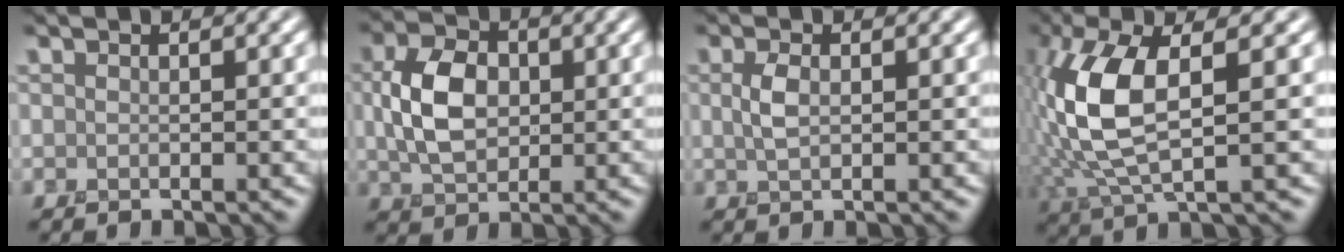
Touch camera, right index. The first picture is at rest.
{"total": 5.4, "force": [0.2, 3.8, 3.8], "torque": [-0.088, 0.001, 0.002]}
{"total": 1.6, "force": [0.1, 0.8, 1.4], "torque": [-0.038, 0.000, 0.002]}
{"total": 8.7, "force": [1.0, 3.5, 7.9], "torque": [-0.188, 0.005, 0.017]}